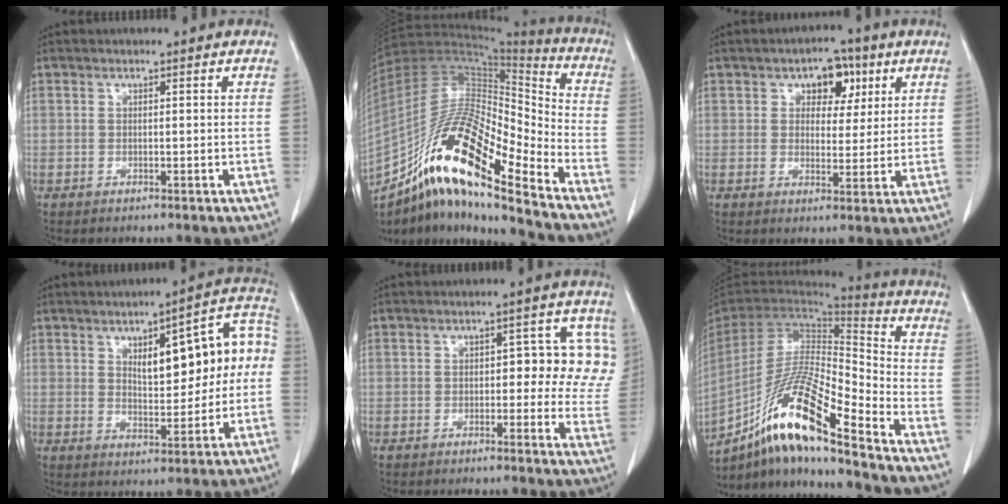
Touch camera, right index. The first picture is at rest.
{"total": 21.4, "force": [-13.3, 3.4, 16.4], "torque": [-0.327, -0.003, -0.239]}
{"total": 6.1, "force": [2.8, 3.7, 4.0], "torque": [-0.048, 0.015, 0.038]}
{"total": 13.7, "force": [2.0, 4.7, 12.8], "torque": [-0.166, 0.042, 0.032]}
{"total": 8.7, "force": [1.3, 4.3, 7.5], "torque": [-0.062, 0.022, 0.011]}
{"total": 18.9, "force": [-12.6, 1.6, 14.0], "torque": [-0.290, -0.018, -0.231]}